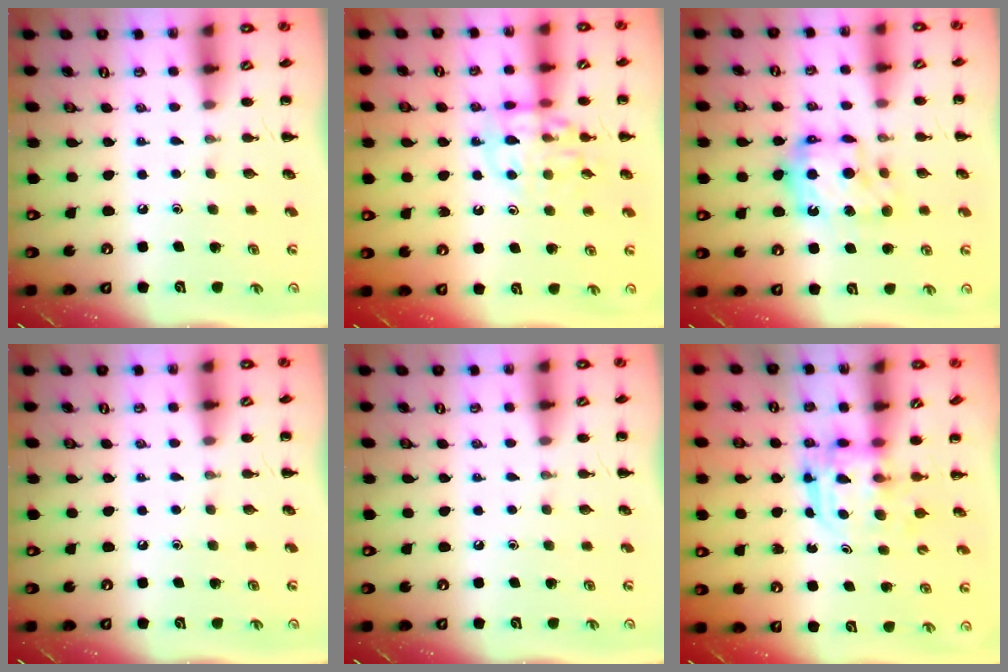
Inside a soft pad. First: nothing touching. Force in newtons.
{"total": 11.9, "press": 11.8, "slide": 1.6}
{"total": 11.1, "press": 11.0, "slide": 1.2}
{"total": 0.0}
{"total": 0.0}
{"total": 3.1, "press": 3.1, "slide": 0.2}